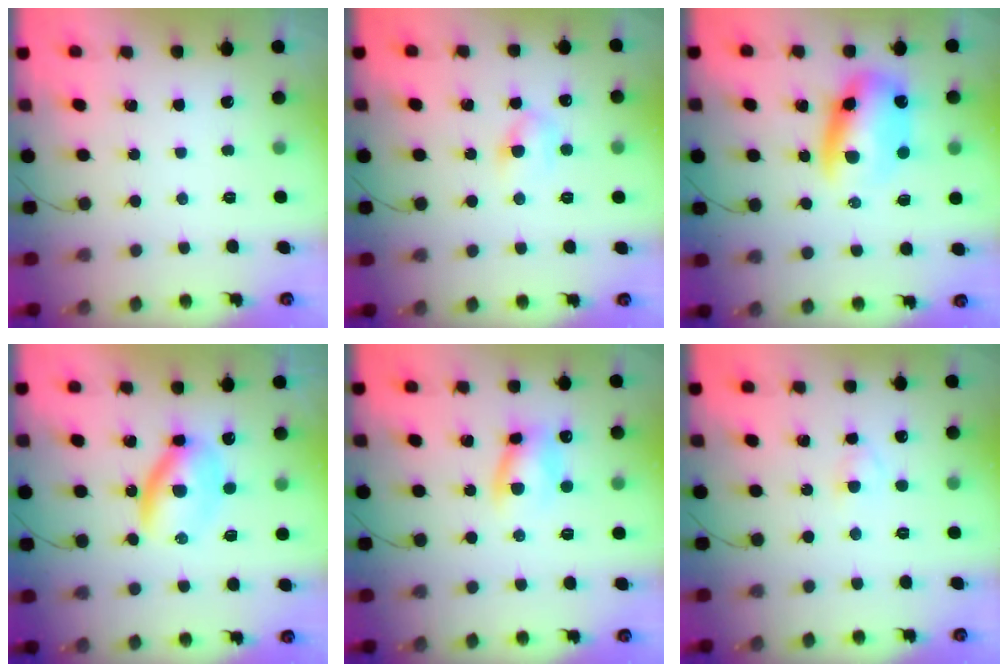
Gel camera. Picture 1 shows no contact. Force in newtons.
{"total": 5.4, "press": 5.2, "slide": 1.6}
{"total": 10.6, "press": 10.3, "slide": 2.7}
{"total": 6.5, "press": 6.5, "slide": 0.2}
{"total": 7.8, "press": 7.7, "slide": 1.3}
{"total": 2.6, "press": 2.4, "slide": 1.1}